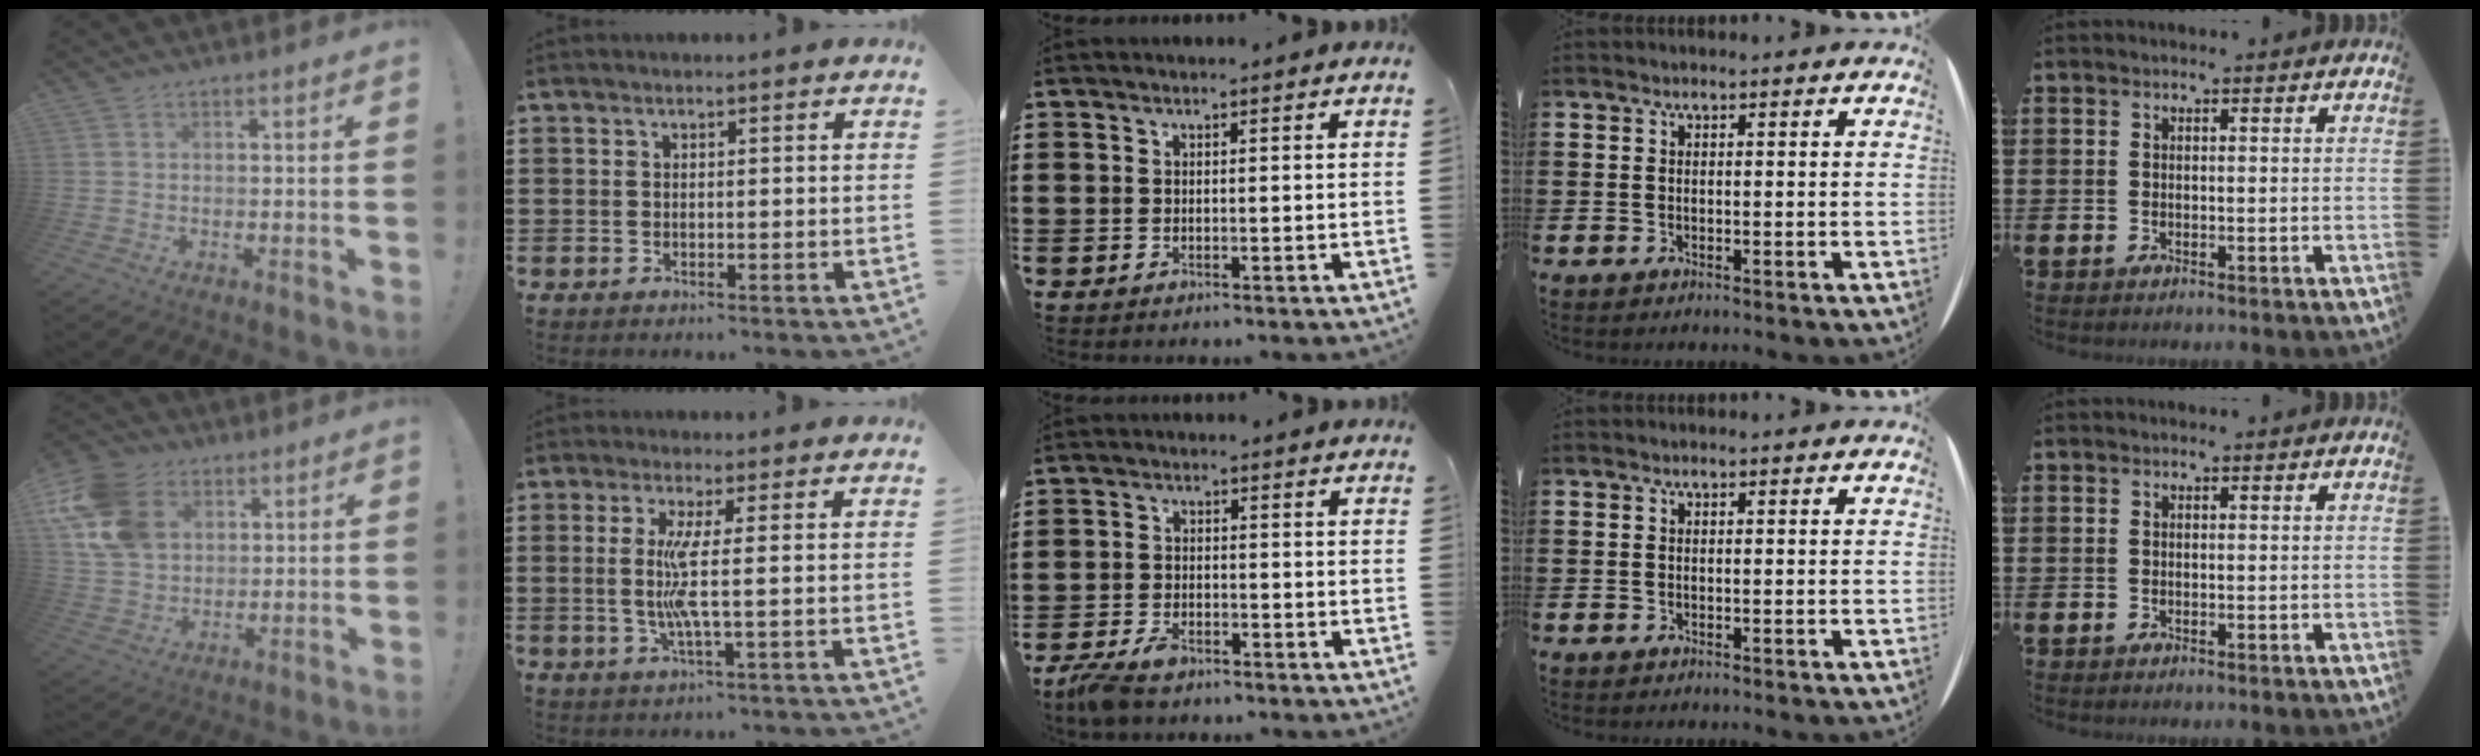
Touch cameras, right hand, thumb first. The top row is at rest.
{"thumb": {"total": 17.3, "force": [6.4, 13.0, 9.4], "torque": [-0.193, -0.016, 0.127]}, "index": {"total": 5.8, "force": [0.1, -0.3, 5.8], "torque": [-0.130, -0.020, -0.009]}, "middle": {"total": 3.6, "force": [-3.0, 1.3, 1.5], "torque": [-0.048, -0.001, -0.066]}}